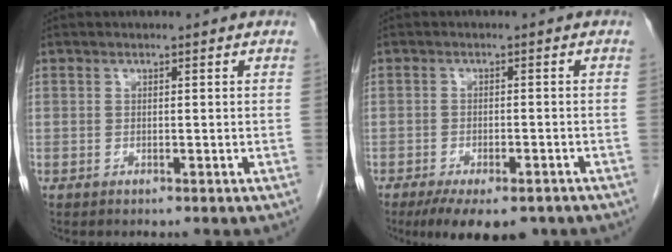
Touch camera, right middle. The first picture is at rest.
{"total": 10.0, "force": [-7.4, 3.5, 5.7], "torque": [-0.083, -0.012, -0.105]}